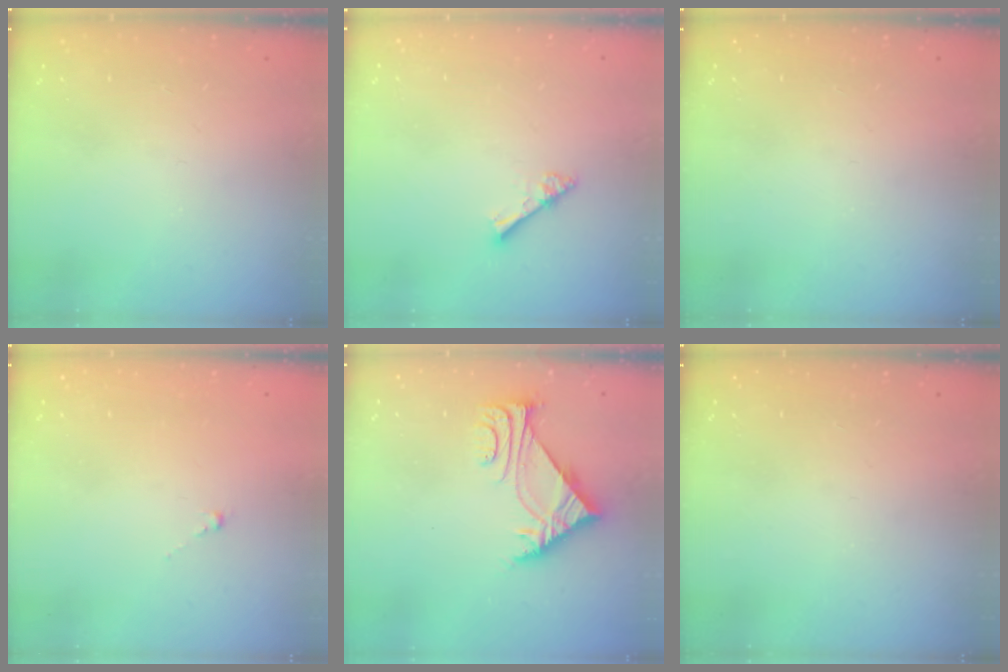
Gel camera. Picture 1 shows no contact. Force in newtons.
{"total": 2.8, "press": 2.8, "slide": 0.3}
{"total": 0.0}
{"total": 0.0}
{"total": 6.0, "press": 6.0, "slide": 0.5}
{"total": 0.0}